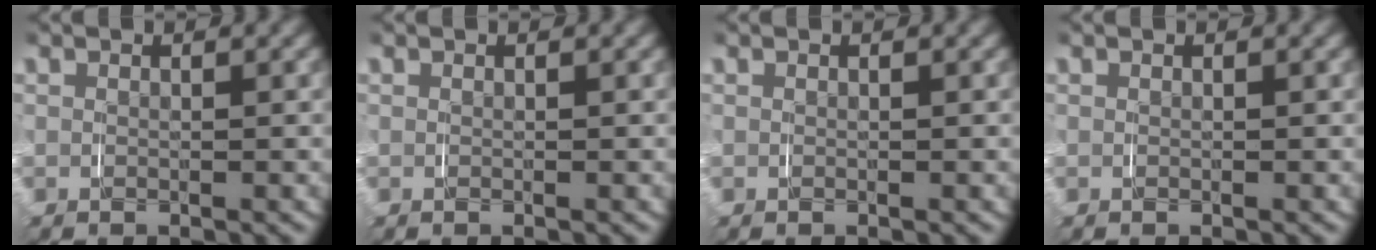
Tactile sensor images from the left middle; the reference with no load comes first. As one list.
[{"total": 0.0}, {"total": 0.0}, {"total": 0.0}]